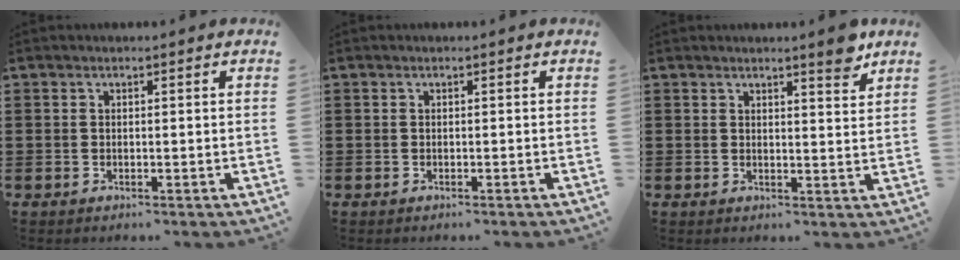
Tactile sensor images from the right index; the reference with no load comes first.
{"total": 0.0}
{"total": 3.7, "force": [3.2, 0.3, 1.8], "torque": [-0.027, -0.009, 0.053]}